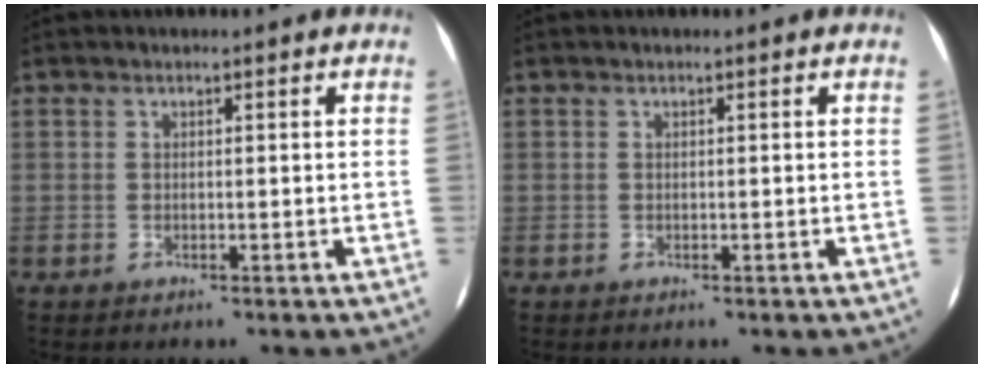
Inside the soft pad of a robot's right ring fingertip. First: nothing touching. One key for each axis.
{"total": 0.0}